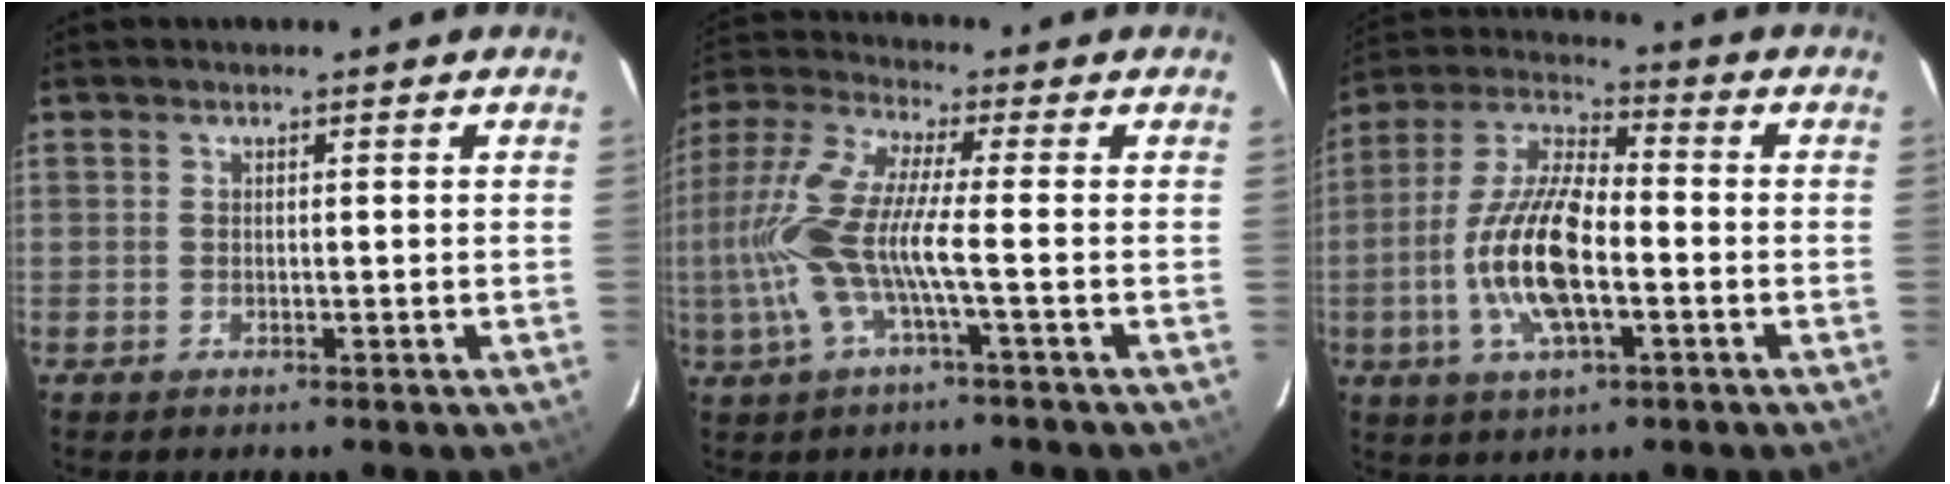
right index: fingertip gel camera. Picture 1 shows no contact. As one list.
[{"total": 12.1, "force": [-3.0, 0.5, 11.8], "torque": [-0.241, -0.006, -0.057]}, {"total": 15.0, "force": [-3.6, 5.3, 13.5], "torque": [-0.281, 0.000, -0.072]}]